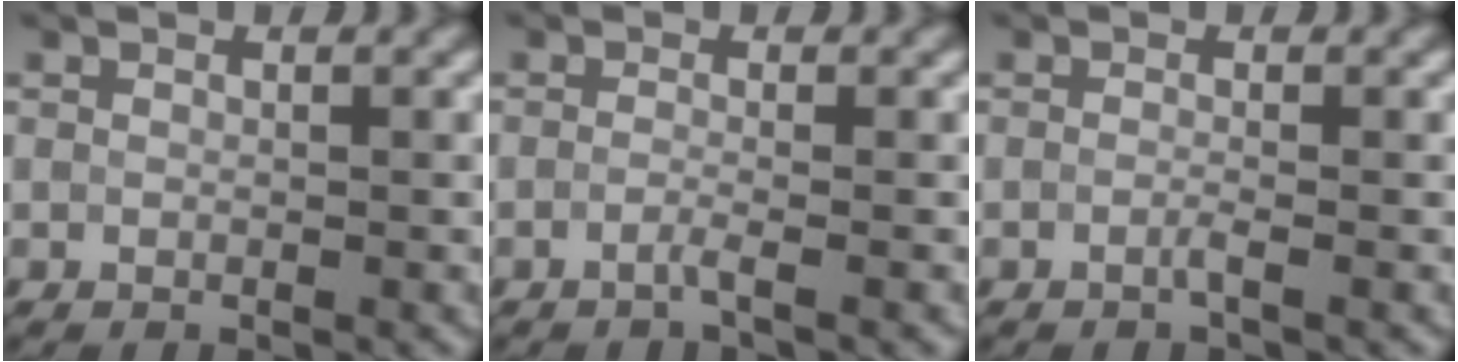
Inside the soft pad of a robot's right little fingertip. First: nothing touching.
{"total": 1.2, "force": [-1.1, -0.1, 0.3], "torque": [-0.004, -0.003, -0.024]}
{"total": 1.0, "force": [-0.9, -0.3, -0.1], "torque": [-0.003, -0.004, -0.015]}